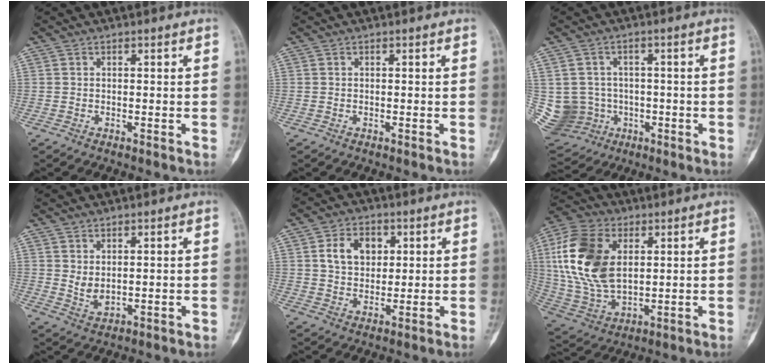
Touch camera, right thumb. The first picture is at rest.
{"total": 0.0}
{"total": 10.2, "force": [-1.3, 9.9, 2.3], "torque": [-0.043, 0.024, -0.003]}
{"total": 3.1, "force": [1.2, 1.6, 2.3], "torque": [-0.038, -0.017, 0.032]}
{"total": 7.9, "force": [2.5, 5.7, 4.8], "torque": [-0.055, -0.007, 0.043]}
{"total": 19.5, "force": [4.5, 12.1, 14.7], "torque": [-0.295, -0.010, 0.089]}